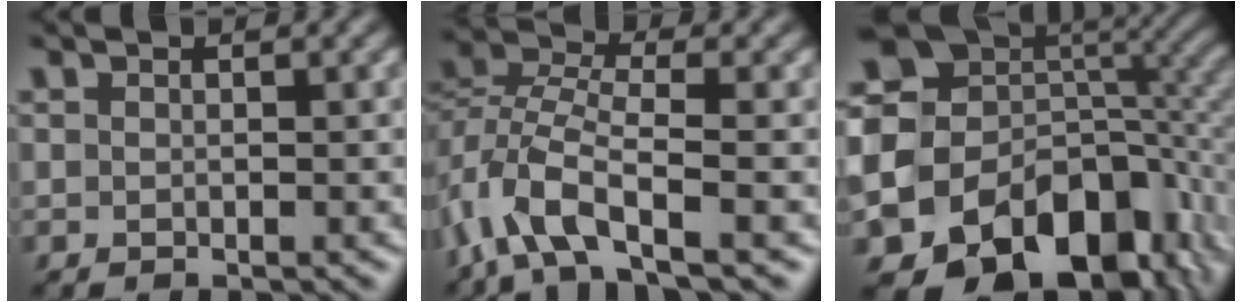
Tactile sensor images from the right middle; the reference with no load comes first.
{"total": 6.7, "force": [-3.7, 2.9, 4.9], "torque": [-0.108, 0.007, -0.086]}
{"total": 19.1, "force": [-7.5, 14.1, 10.6], "torque": [-0.183, -0.014, -0.088]}